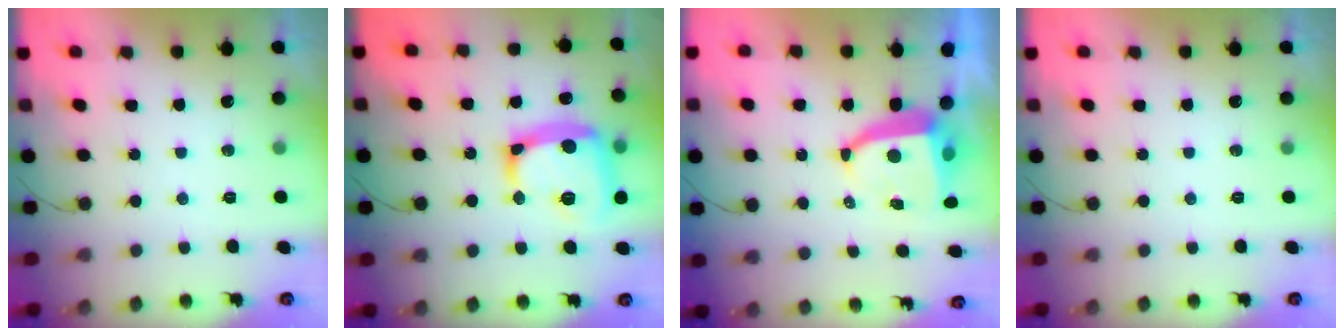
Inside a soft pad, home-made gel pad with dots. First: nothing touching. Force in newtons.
{"total": 19.9, "press": 19.8, "slide": 1.9}
{"total": 8.5, "press": 8.4, "slide": 1.1}
{"total": 0.0}